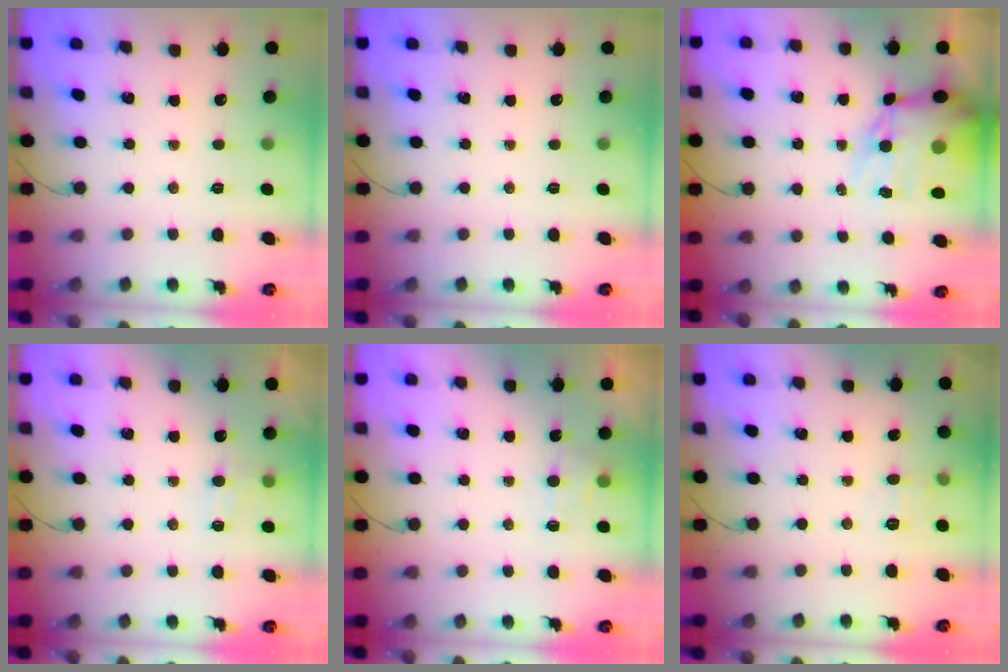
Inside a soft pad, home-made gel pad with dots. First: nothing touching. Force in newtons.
{"total": 0.0}
{"total": 15.1, "press": 14.7, "slide": 3.6}
{"total": 4.9, "press": 4.7, "slide": 1.6}
{"total": 2.9, "press": 2.5, "slide": 1.5}
{"total": 5.7, "press": 5.5, "slide": 1.7}